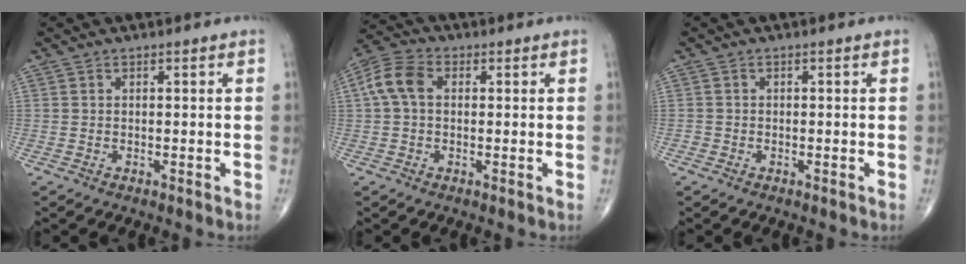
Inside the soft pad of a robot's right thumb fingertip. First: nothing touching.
{"total": 6.8, "force": [0.9, 4.6, 4.9], "torque": [-0.106, 0.023, 0.010]}
{"total": 0.6, "force": [-0.2, 0.5, 0.0], "torque": [0.002, 0.003, -0.006]}